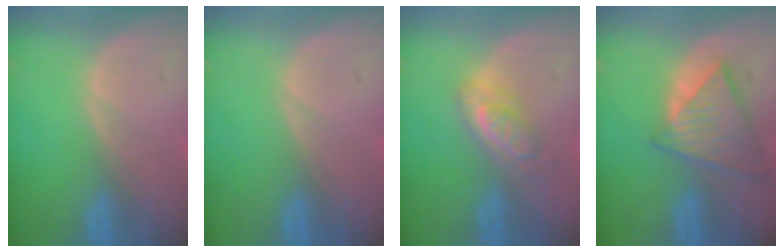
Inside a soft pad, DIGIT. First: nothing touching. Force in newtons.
{"total": 0.0}
{"total": 4.9, "press": 4.6, "slide": 1.9}
{"total": 8.6, "press": 7.5, "slide": 4.3}